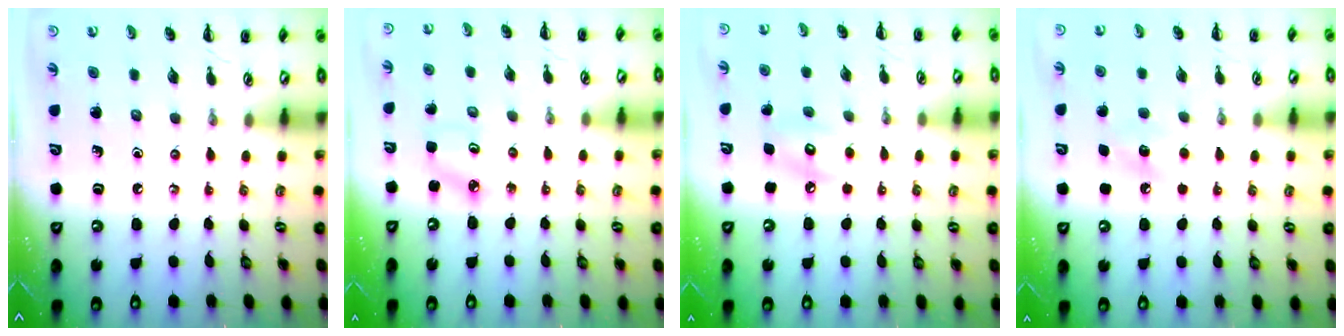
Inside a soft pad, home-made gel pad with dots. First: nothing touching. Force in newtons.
{"total": 2.5, "press": 2.4, "slide": 0.6}
{"total": 6.7, "press": 6.6, "slide": 1.1}
{"total": 7.4, "press": 7.2, "slide": 2.0}